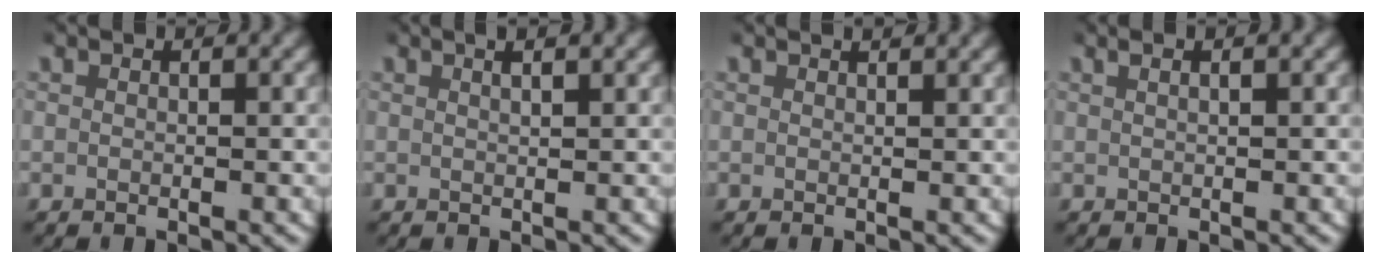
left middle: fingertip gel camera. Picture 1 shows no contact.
{"total": 2.2, "force": [1.3, 0.6, 1.7], "torque": [-0.016, 0.011, 0.016]}
{"total": 1.0, "force": [0.9, 0.0, 0.4], "torque": [0.004, 0.002, 0.011]}
{"total": 1.9, "force": [1.0, 0.5, 1.5], "torque": [-0.013, 0.015, 0.012]}